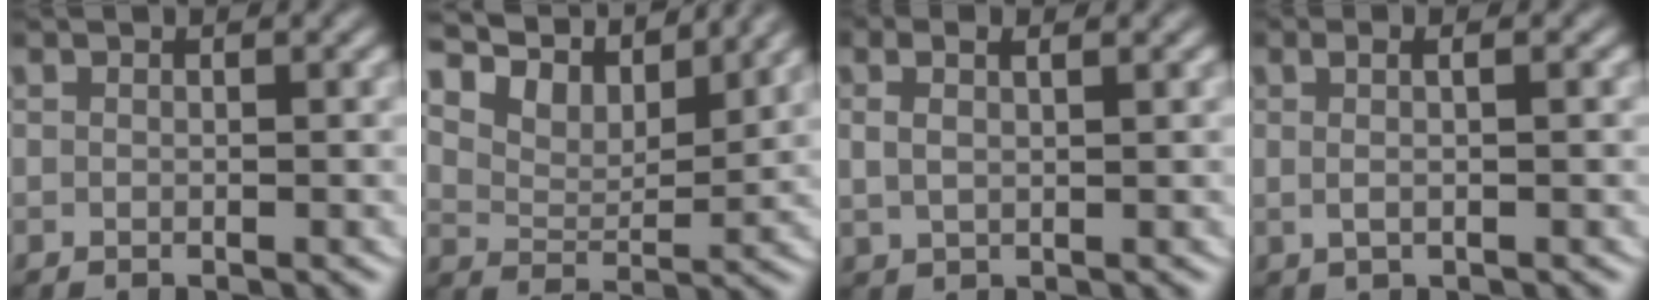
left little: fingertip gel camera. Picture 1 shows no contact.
{"total": 8.7, "force": [6.6, 3.7, 4.3], "torque": [-0.076, 0.019, 0.100]}
{"total": 1.9, "force": [0.8, 0.8, 1.6], "torque": [-0.036, -0.003, 0.021]}
{"total": 2.0, "force": [0.2, 0.1, 2.0], "torque": [-0.029, 0.000, 0.006]}